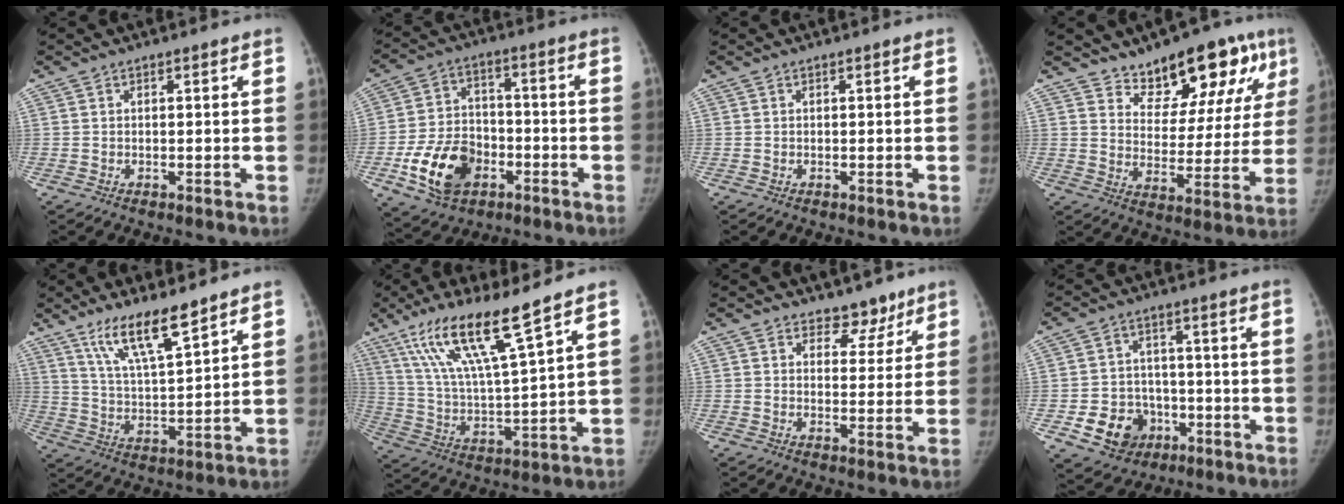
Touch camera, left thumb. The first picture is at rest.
{"total": 14.4, "force": [-5.7, 10.0, 8.6], "torque": [-0.130, 0.022, -0.094]}
{"total": 0.0}
{"total": 15.7, "force": [10.6, 7.2, 9.1], "torque": [-0.060, -0.053, 0.157]}
{"total": 11.4, "force": [8.2, 2.1, 7.6], "torque": [-0.131, -0.052, 0.163]}
{"total": 16.9, "force": [10.9, 1.4, 12.8], "torque": [-0.240, -0.054, 0.215]}
{"total": 5.3, "force": [4.1, 3.1, 1.2], "torque": [0.022, -0.025, 0.059]}
{"total": 10.6, "force": [-4.0, 8.8, 4.2], "torque": [-0.041, 0.026, -0.054]}